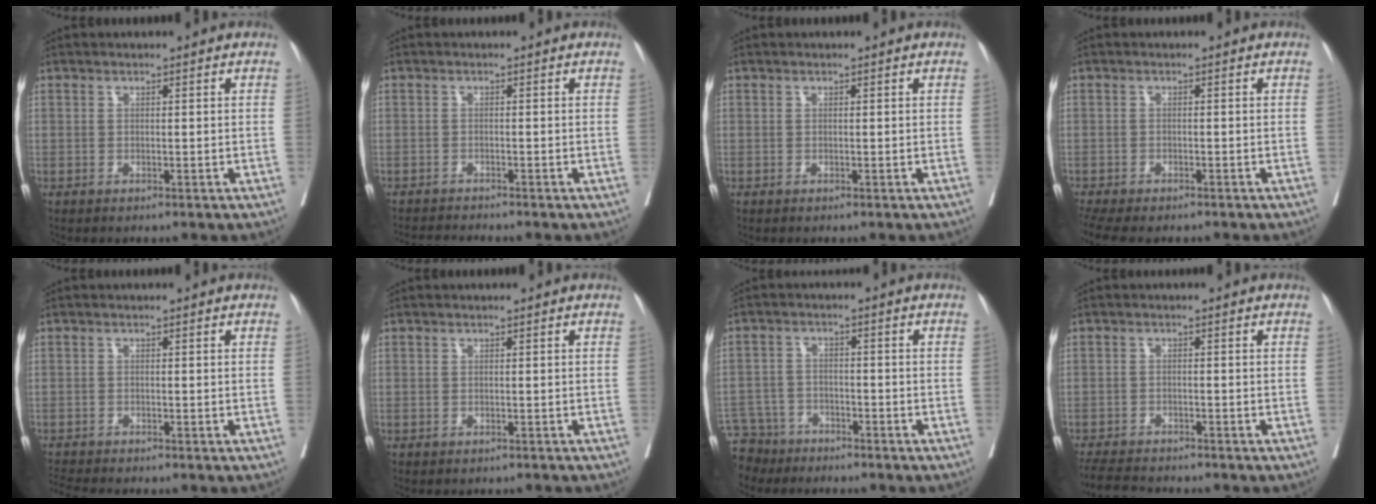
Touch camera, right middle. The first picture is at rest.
{"total": 3.0, "force": [-2.8, -0.9, 0.4], "torque": [-0.003, -0.015, -0.048]}
{"total": 0.0}
{"total": 8.5, "force": [-6.9, 2.7, 4.3], "torque": [-0.084, -0.005, -0.101]}
{"total": 3.1, "force": [-2.9, -0.6, 0.8], "torque": [-0.014, -0.014, -0.053]}
{"total": 0.8, "force": [-0.7, 0.3, 0.0], "torque": [-0.003, 0.001, -0.013]}
{"total": 6.9, "force": [-6.1, 3.2, 0.0], "torque": [-0.005, -0.006, -0.111]}
{"total": 6.4, "force": [-6.0, 0.9, 2.1], "torque": [-0.029, -0.015, -0.099]}